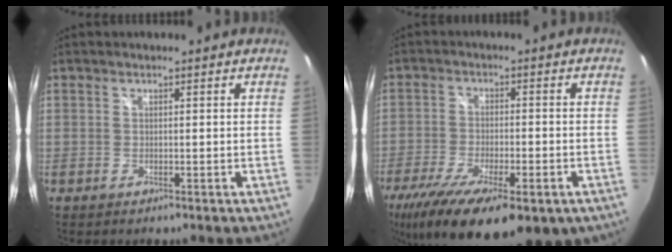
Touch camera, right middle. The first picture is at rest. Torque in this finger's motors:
{"motor_torque": [1.37, -0.77, 0.40, 0.21]}